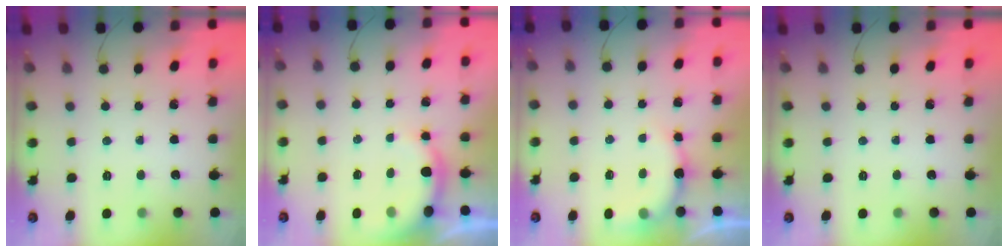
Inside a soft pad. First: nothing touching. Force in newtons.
{"total": 3.3, "press": 3.2, "slide": 0.8}
{"total": 6.9, "press": 6.9, "slide": 0.2}
{"total": 0.0}